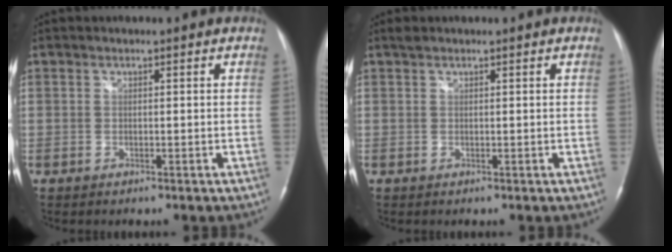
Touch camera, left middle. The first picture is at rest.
{"total": 0.7, "force": [0.7, 0.1, 0.3], "torque": [-0.015, 0.011, 0.018]}